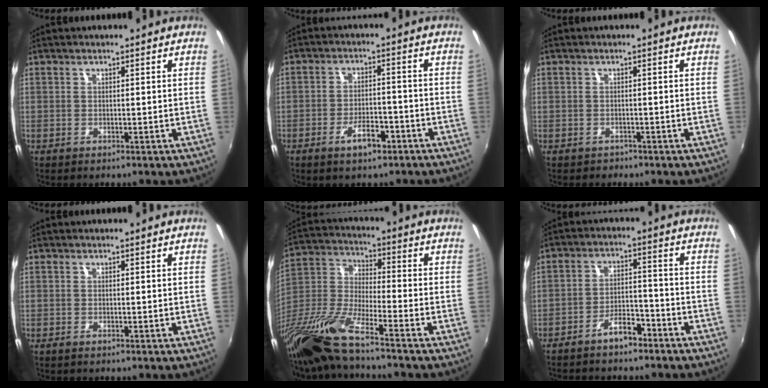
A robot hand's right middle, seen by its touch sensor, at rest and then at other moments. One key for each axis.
{"total": 5.6, "fx": -3.5, "fy": 2.5, "fz": 3.6, "tx": -0.069, "ty": 0.003, "tz": -0.049}
{"total": 1.1, "fx": -0.8, "fy": 0.8, "fz": 0.0, "tx": -0.004, "ty": 0.000, "tz": -0.009}
{"total": 0.0}
{"total": 15.6, "fx": -11.8, "fy": 1.1, "fz": 10.1, "tx": -0.208, "ty": -0.032, "tz": -0.241}
{"total": 6.0, "fx": -4.8, "fy": 2.3, "fz": 2.9, "tx": -0.065, "ty": 0.019, "tz": -0.074}